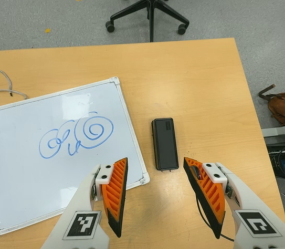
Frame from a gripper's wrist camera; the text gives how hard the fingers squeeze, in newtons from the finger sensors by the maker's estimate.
{"total": 0.0}